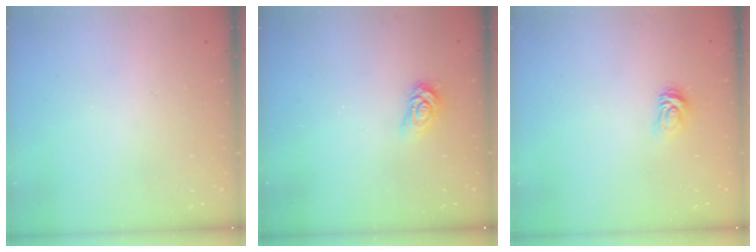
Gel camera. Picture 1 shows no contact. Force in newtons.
{"total": 3.9, "press": 3.8, "slide": 0.5}
{"total": 4.4, "press": 4.4, "slide": 0.5}